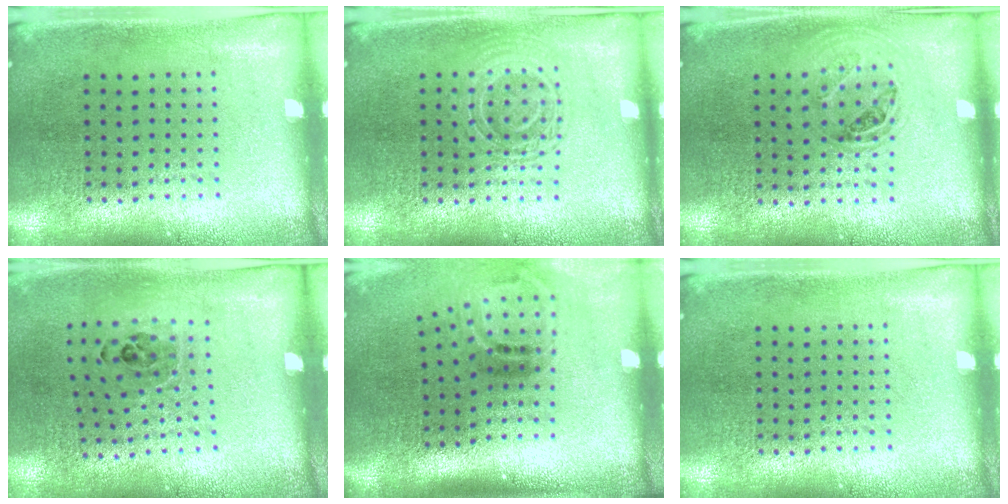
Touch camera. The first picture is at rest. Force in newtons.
{"total": 2.5, "press": 2.5, "slide": 0.5}
{"total": 1.0, "press": 0.9, "slide": 0.4}
{"total": 0.9, "press": 0.8, "slide": 0.5}
{"total": 2.0, "press": 1.2, "slide": 1.6}
{"total": 0.0}